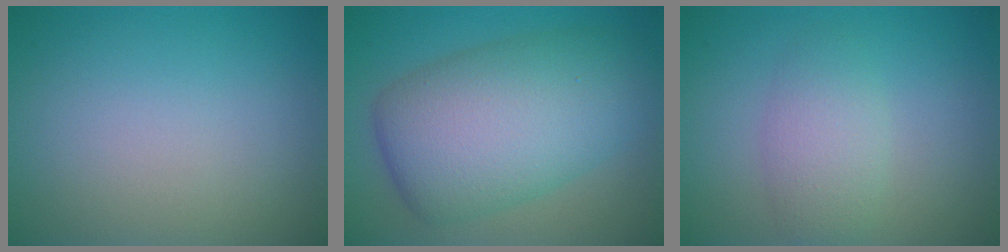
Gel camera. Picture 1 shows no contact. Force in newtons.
{"total": 9.9, "press": 9.9, "slide": 0.1}
{"total": 3.0, "press": 3.0, "slide": 0.0}